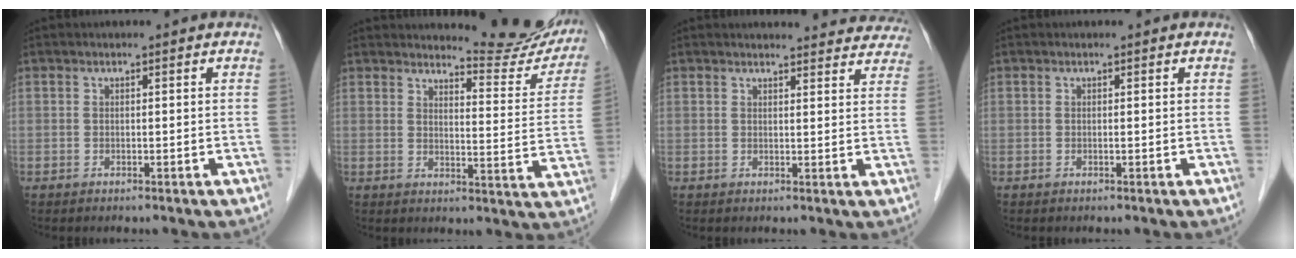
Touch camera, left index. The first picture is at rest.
{"total": 12.2, "force": [11.8, 1.6, 2.4], "torque": [-0.017, -0.055, 0.129]}
{"total": 16.3, "force": [15.7, 3.5, 2.9], "torque": [-0.007, -0.022, 0.158]}
{"total": 0.0}